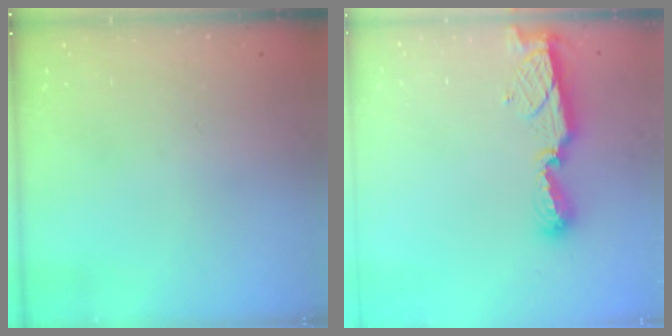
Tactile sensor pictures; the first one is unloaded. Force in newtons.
{"total": 8.9, "press": 8.9, "slide": 0.1}